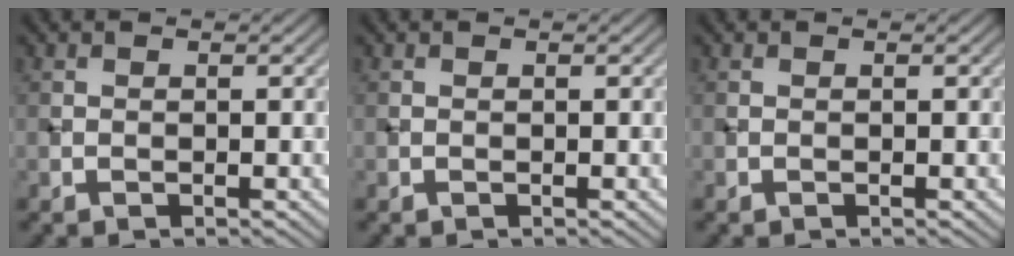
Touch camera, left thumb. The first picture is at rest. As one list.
[{"total": 0.0}, {"total": 0.0}]